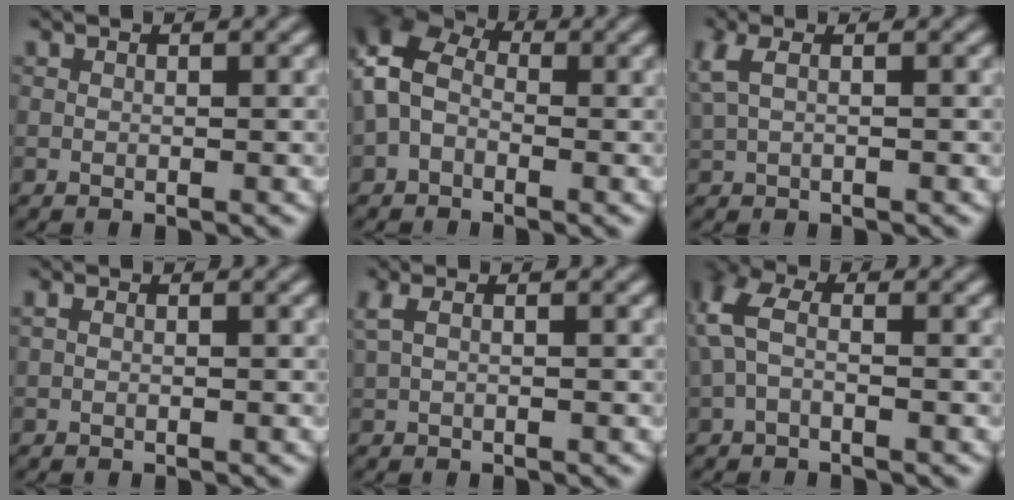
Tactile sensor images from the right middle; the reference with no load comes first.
{"total": 5.6, "force": [-0.1, 4.0, 4.0], "torque": [-0.102, 0.014, -0.020]}
{"total": 2.4, "force": [0.8, 0.8, 2.0], "torque": [-0.050, 0.006, 0.016]}
{"total": 0.8, "force": [0.2, 0.4, 0.6], "torque": [-0.016, 0.001, 0.004]}
{"total": 1.8, "force": [0.6, 0.6, 1.5], "torque": [-0.034, 0.006, 0.012]}
{"total": 3.8, "force": [0.0, 2.1, 3.2], "torque": [-0.087, 0.015, -0.012]}